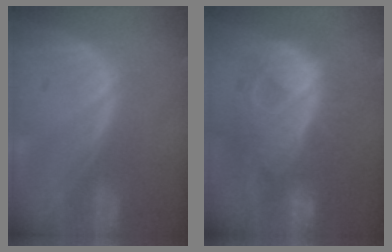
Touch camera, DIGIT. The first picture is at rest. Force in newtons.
{"total": 12.1, "press": 12.0, "slide": 1.3}